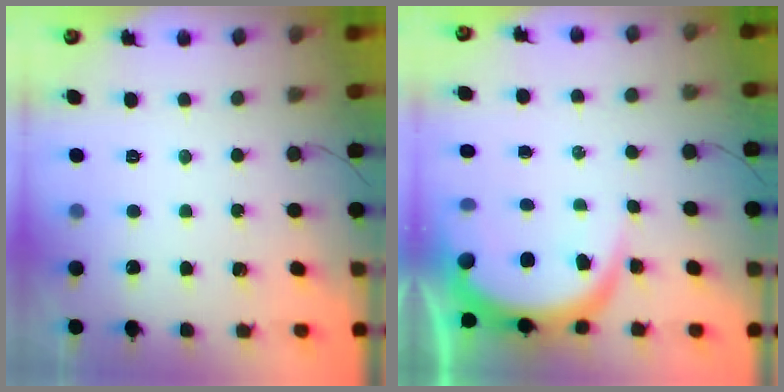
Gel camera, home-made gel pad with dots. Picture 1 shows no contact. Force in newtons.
{"total": 7.6, "press": 7.5, "slide": 0.8}